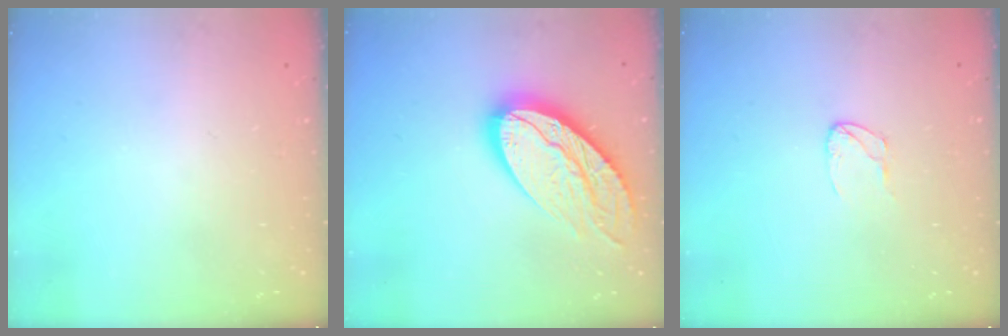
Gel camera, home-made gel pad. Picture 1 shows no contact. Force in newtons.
{"total": 18.1, "press": 18.1, "slide": 1.2}
{"total": 3.9, "press": 3.9, "slide": 0.3}